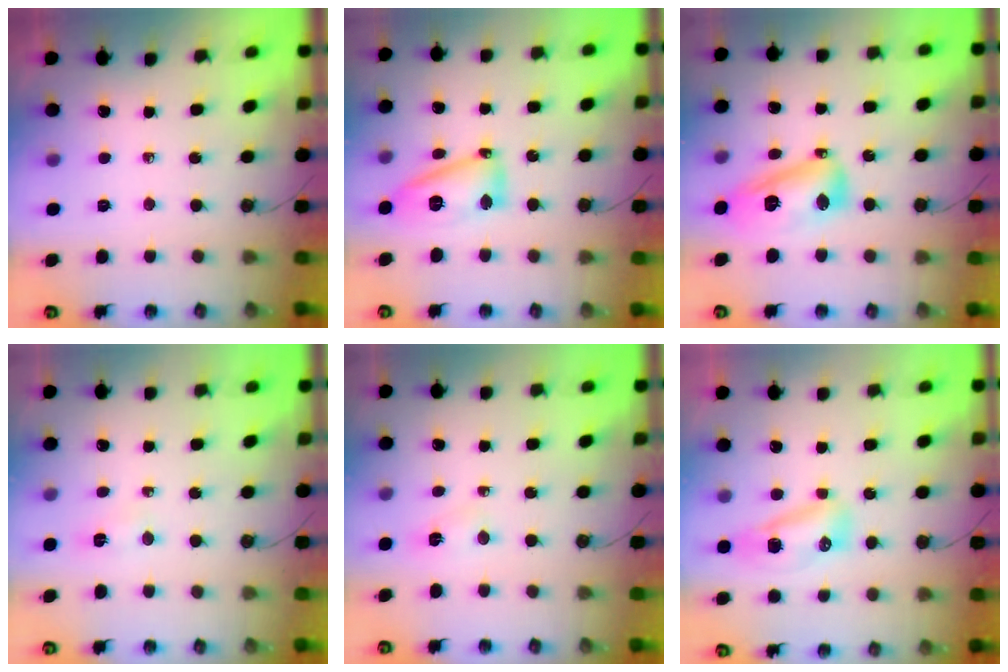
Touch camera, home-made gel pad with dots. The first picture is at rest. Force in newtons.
{"total": 13.0, "press": 12.9, "slide": 1.5}
{"total": 15.0, "press": 15.0, "slide": 1.1}
{"total": 2.6, "press": 2.6, "slide": 0.3}
{"total": 2.7, "press": 2.7, "slide": 0.4}
{"total": 12.0, "press": 9.9, "slide": 6.8}